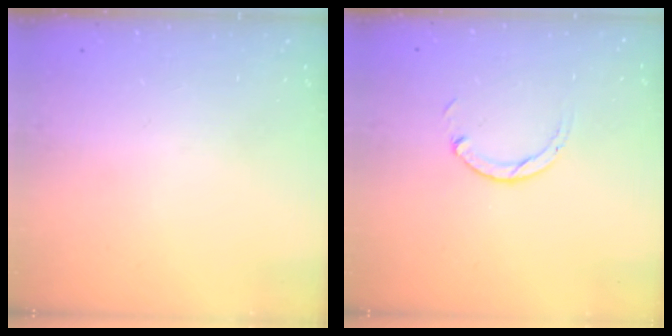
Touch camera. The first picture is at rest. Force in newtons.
{"total": 3.0, "press": 2.9, "slide": 0.4}